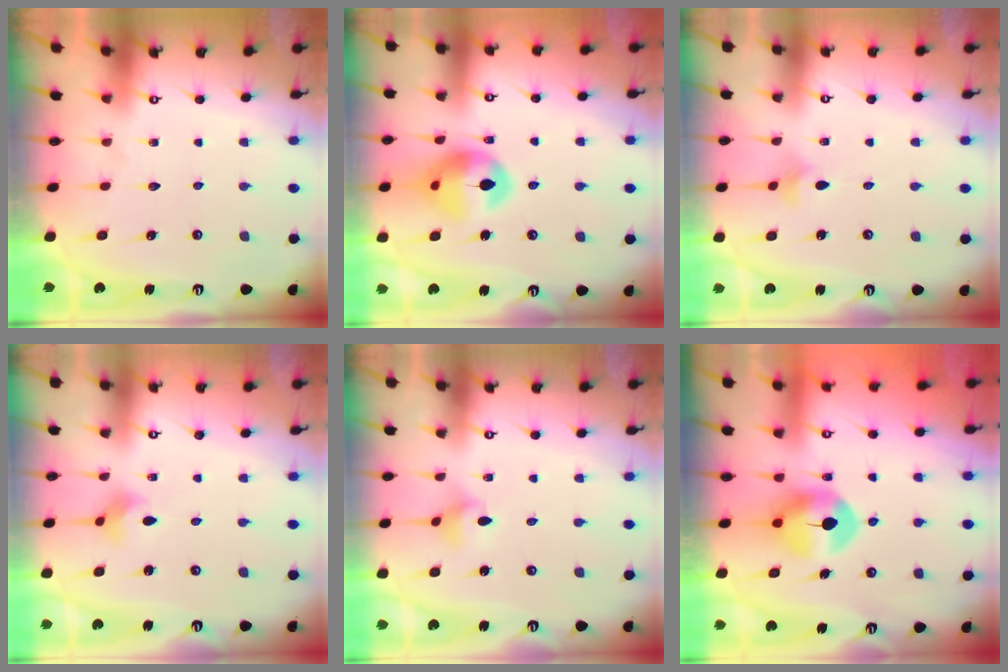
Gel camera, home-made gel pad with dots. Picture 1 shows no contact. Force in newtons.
{"total": 14.4, "press": 14.3, "slide": 1.7}
{"total": 3.1, "press": 3.0, "slide": 0.7}
{"total": 2.7, "press": 2.6, "slide": 0.5}
{"total": 3.0, "press": 2.9, "slide": 0.6}
{"total": 9.1, "press": 9.1, "slide": 0.9}